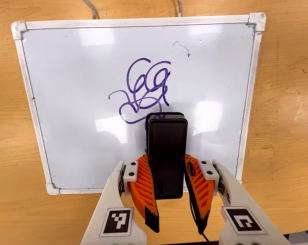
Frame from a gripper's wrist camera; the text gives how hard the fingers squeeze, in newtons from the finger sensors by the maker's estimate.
{"total": 8.8, "left": 7.2, "right": 10.4}